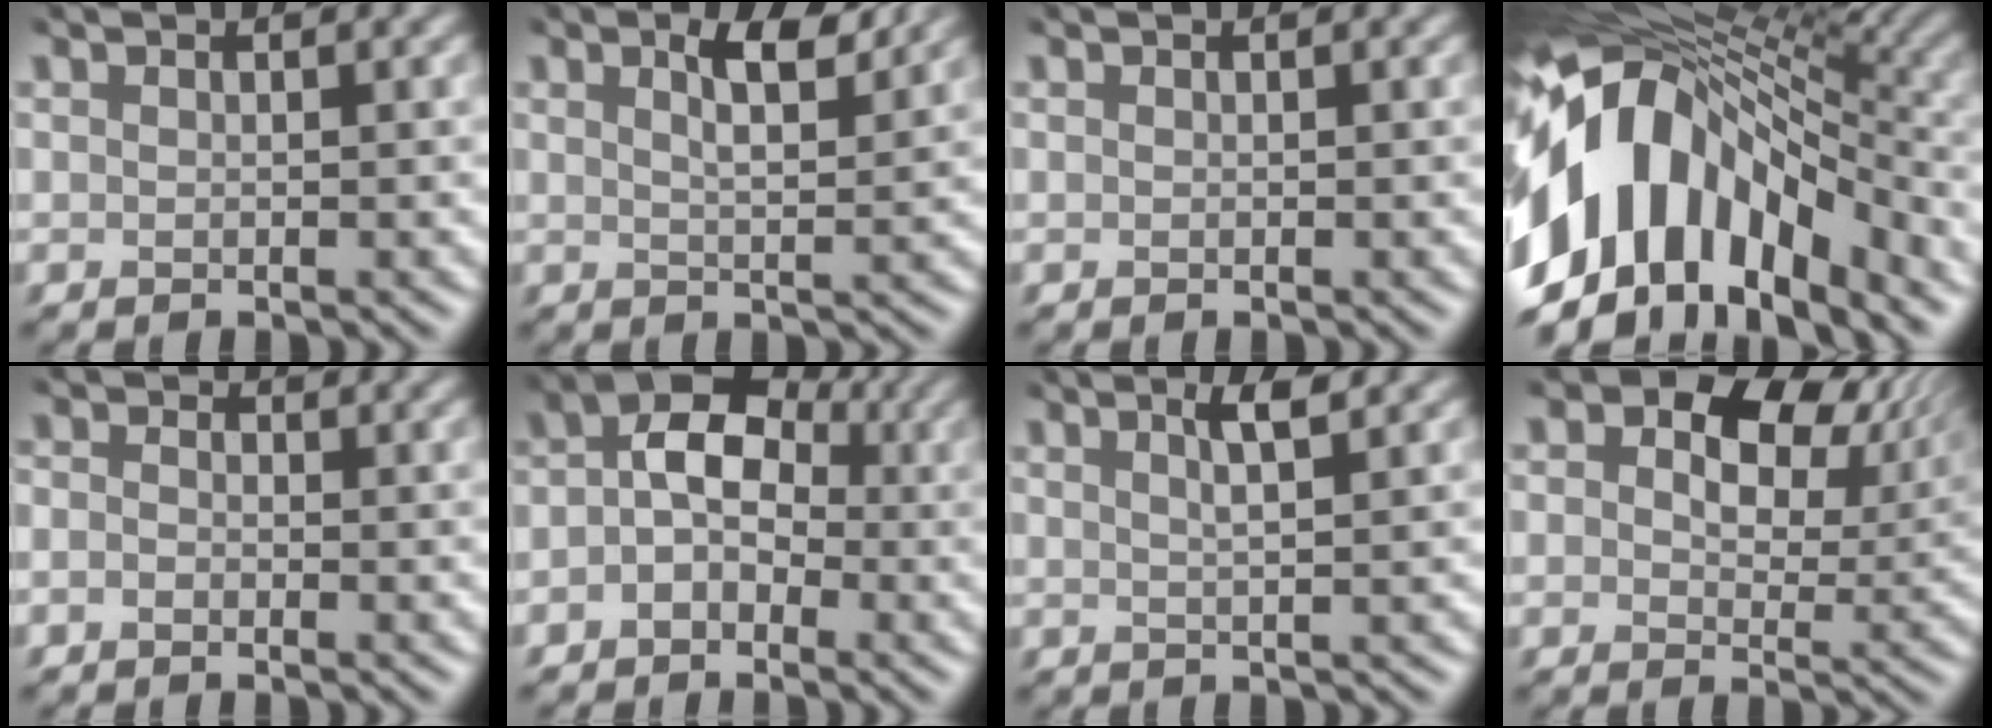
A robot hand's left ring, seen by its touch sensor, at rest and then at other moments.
{"total": 2.3, "force": [0.9, 0.7, 2.0], "torque": [-0.045, -0.005, 0.023]}
{"total": 0.0}
{"total": 14.8, "force": [-7.5, 8.3, 9.7], "torque": [-0.188, 0.005, -0.126]}
{"total": 1.9, "force": [-1.7, 0.5, -0.5], "torque": [-0.011, -0.012, -0.018]}
{"total": 5.3, "force": [-1.5, 4.0, 3.2], "torque": [-0.038, 0.013, -0.039]}
{"total": 1.4, "force": [0.1, 0.2, 1.4], "torque": [-0.029, 0.001, 0.007]}
{"total": 9.8, "force": [3.4, 6.8, 6.2], "torque": [-0.103, -0.008, 0.070]}